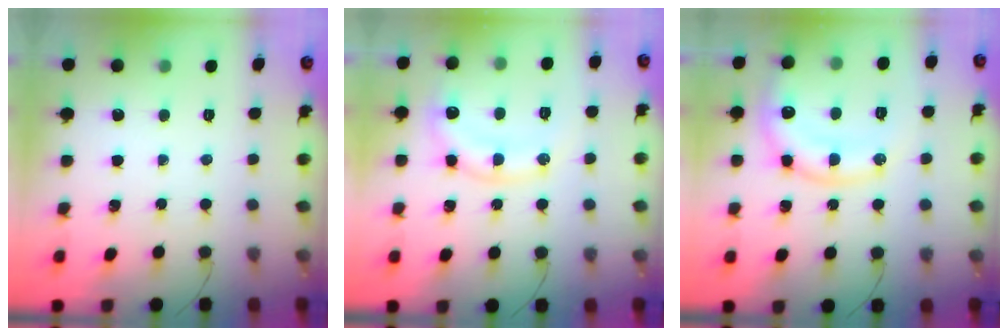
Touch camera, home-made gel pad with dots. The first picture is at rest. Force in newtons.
{"total": 12.4, "press": 12.4, "slide": 0.8}
{"total": 14.9, "press": 14.9, "slide": 1.1}